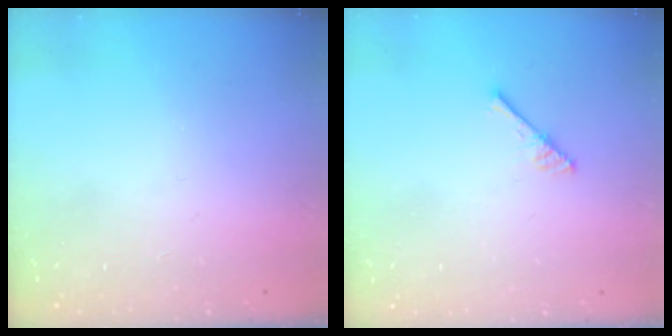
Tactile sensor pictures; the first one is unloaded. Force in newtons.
{"total": 3.0, "press": 3.0, "slide": 0.3}